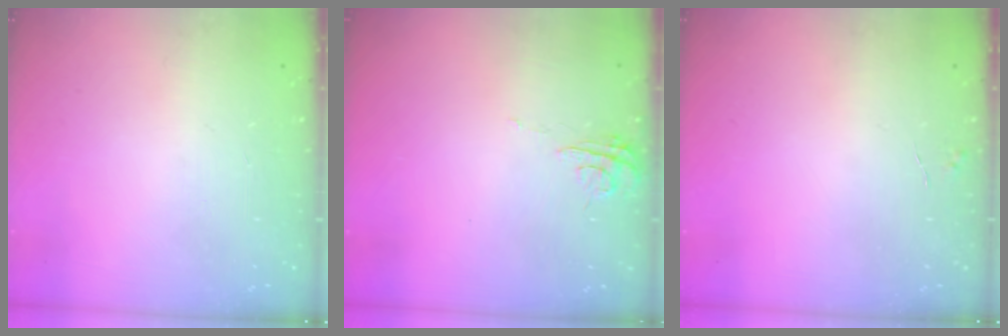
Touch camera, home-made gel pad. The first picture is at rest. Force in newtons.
{"total": 5.3, "press": 5.3, "slide": 0.4}
{"total": 2.8, "press": 2.8, "slide": 0.3}